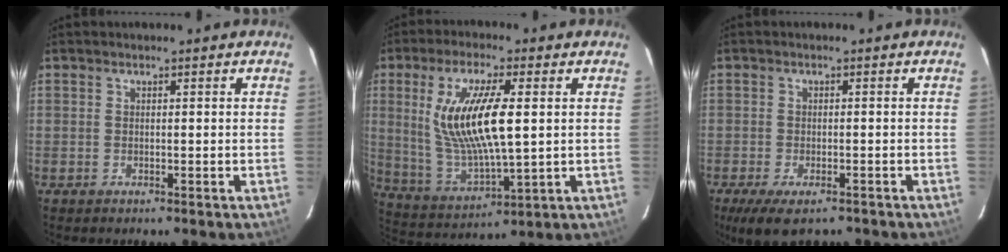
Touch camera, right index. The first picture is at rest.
{"total": 15.7, "force": [2.6, 4.5, 14.8], "torque": [-0.290, -0.007, 0.064]}
{"total": 8.2, "force": [-5.7, 3.2, 5.0], "torque": [-0.109, -0.030, -0.093]}